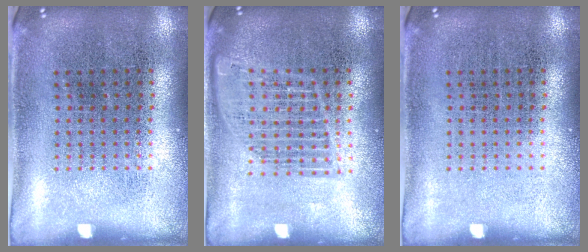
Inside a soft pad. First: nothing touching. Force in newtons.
{"total": 1.4, "press": 1.2, "slide": 0.6}
{"total": 0.0}